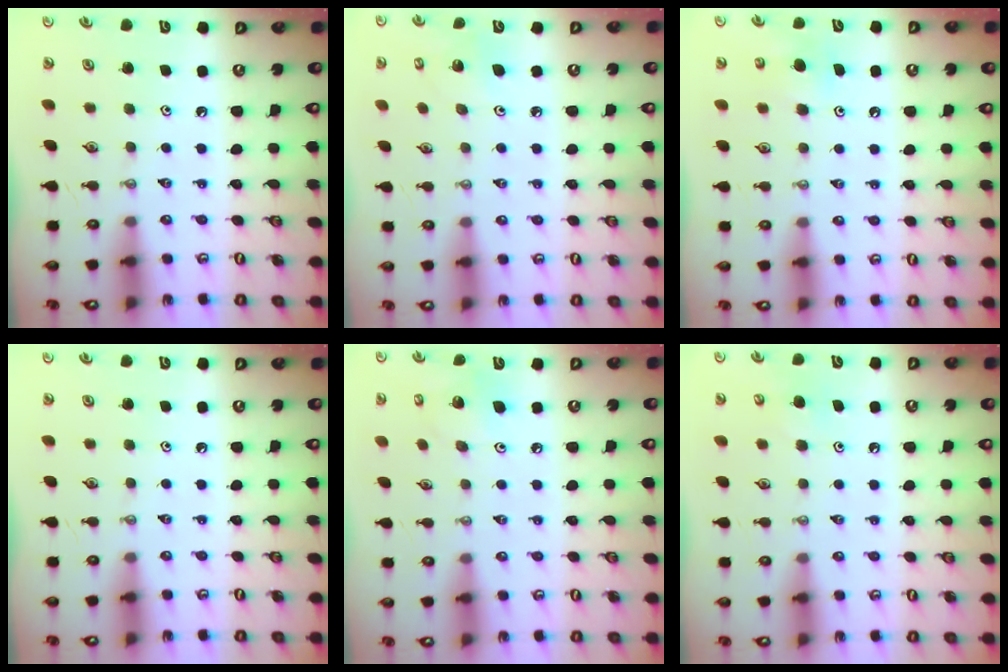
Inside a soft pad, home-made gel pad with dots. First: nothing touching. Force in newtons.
{"total": 5.4, "press": 5.0, "slide": 2.1}
{"total": 5.4, "press": 5.3, "slide": 0.5}
{"total": 0.0}
{"total": 9.3, "press": 9.2, "slide": 1.6}
{"total": 4.9, "press": 4.9, "slide": 0.5}